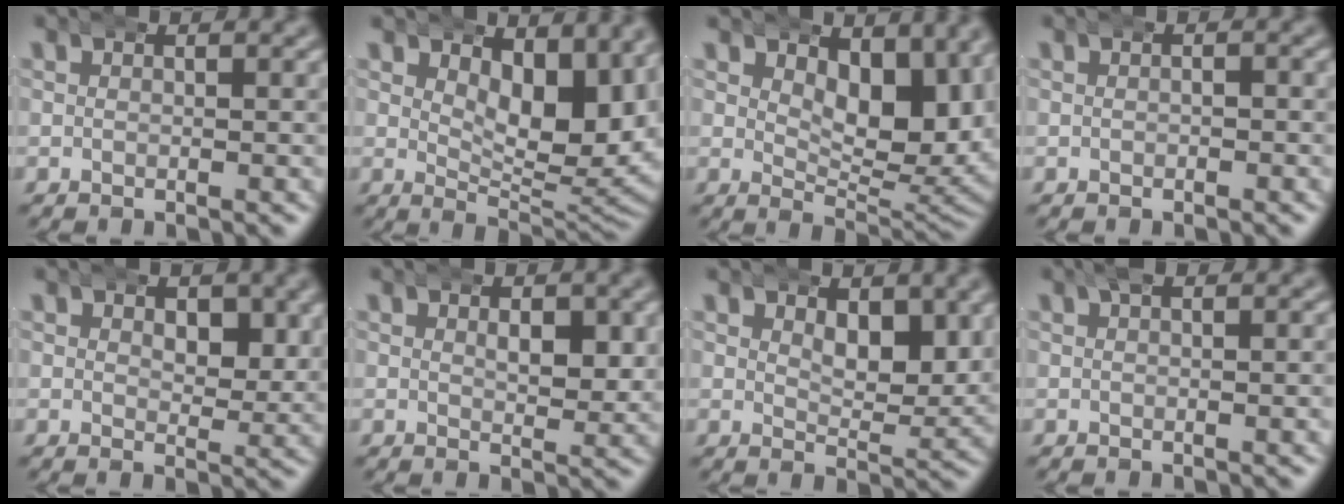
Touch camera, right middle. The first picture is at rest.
{"total": 8.4, "force": [2.6, 3.7, 7.1], "torque": [-0.088, -0.022, 0.046]}
{"total": 7.6, "force": [2.7, 3.5, 6.2], "torque": [-0.080, -0.020, 0.046]}
{"total": 0.6, "force": [-0.1, 0.5, 0.4], "torque": [-0.003, 0.000, -0.004]}
{"total": 2.8, "force": [1.3, 1.6, 1.9], "torque": [-0.021, -0.012, 0.021]}
{"total": 2.8, "force": [1.0, 1.2, 2.3], "torque": [-0.029, -0.006, 0.015]}
{"total": 3.9, "force": [2.1, 1.7, 2.9], "torque": [-0.048, -0.021, 0.037]}
{"total": 0.7, "force": [0.3, 0.0, 0.6], "torque": [-0.007, 0.002, 0.003]}